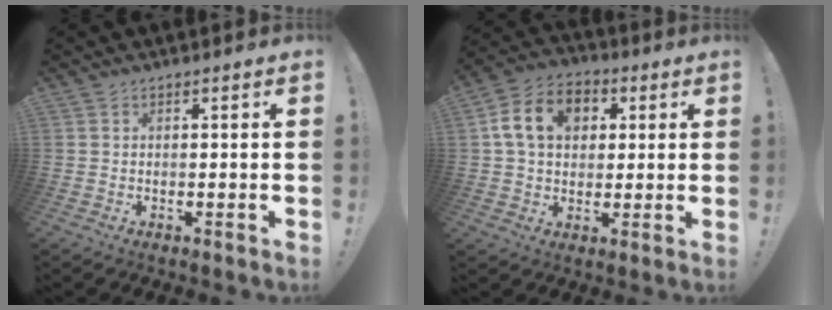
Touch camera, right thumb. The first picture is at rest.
{"total": 13.6, "force": [3.3, 10.6, 7.8], "torque": [-0.129, 0.006, 0.066]}